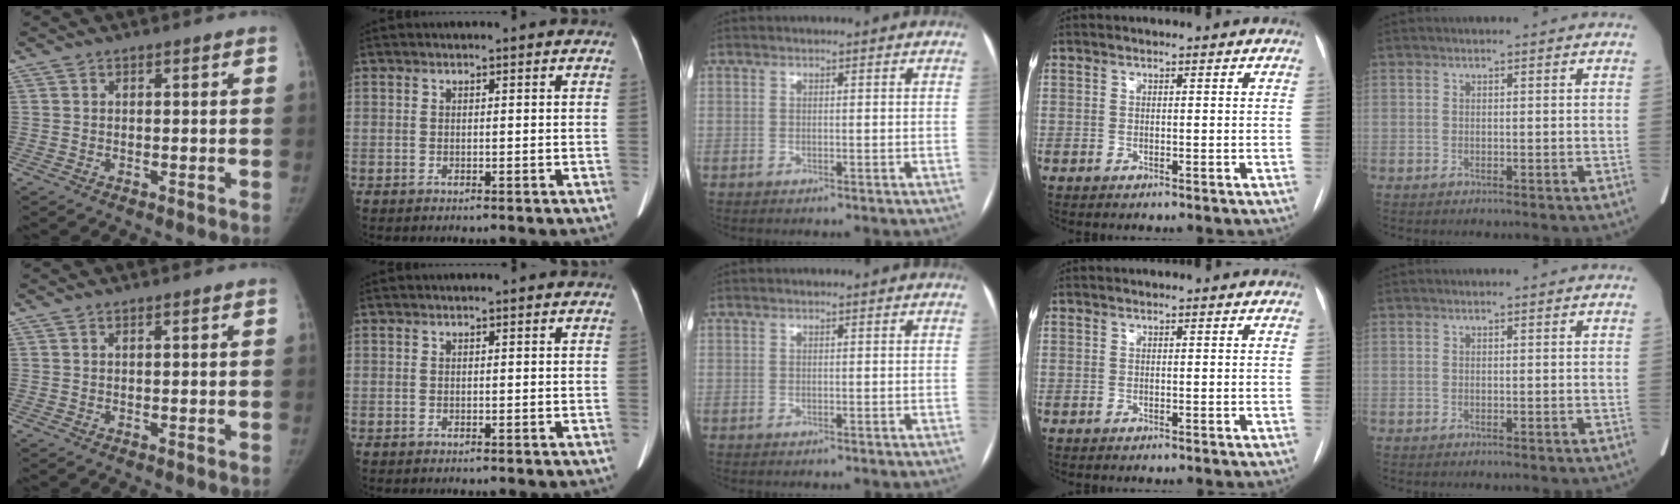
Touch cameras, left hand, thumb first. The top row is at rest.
{}